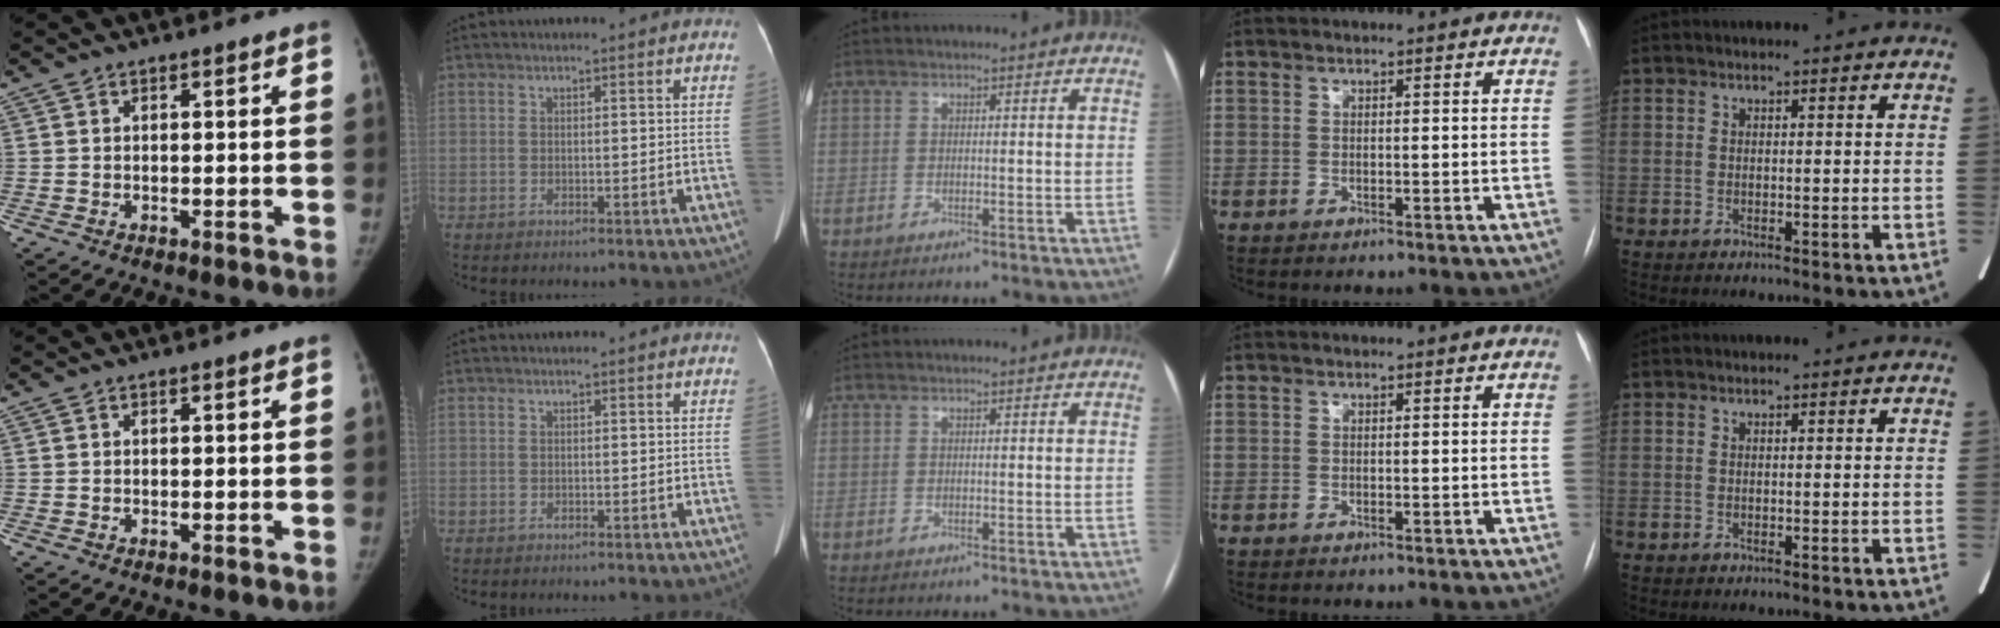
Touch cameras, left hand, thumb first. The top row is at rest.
{}